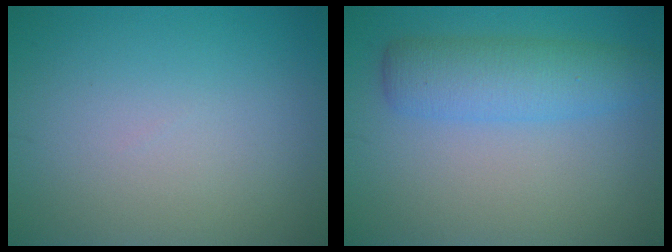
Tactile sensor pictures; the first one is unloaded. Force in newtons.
{"total": 4.6, "press": 4.6, "slide": 0.1}